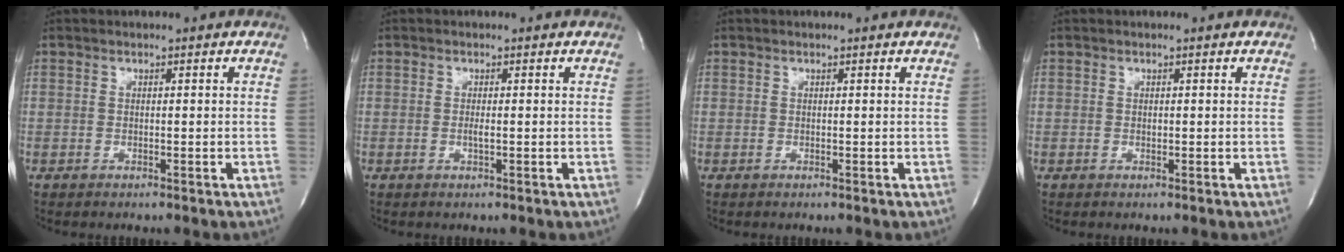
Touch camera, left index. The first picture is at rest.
{"total": 0.8, "force": [-0.1, 0.0, 0.8], "torque": [-0.021, -0.002, -0.002]}
{"total": 0.8, "force": [0.7, 0.1, 0.1], "torque": [-0.009, 0.002, 0.005]}
{"total": 0.0}